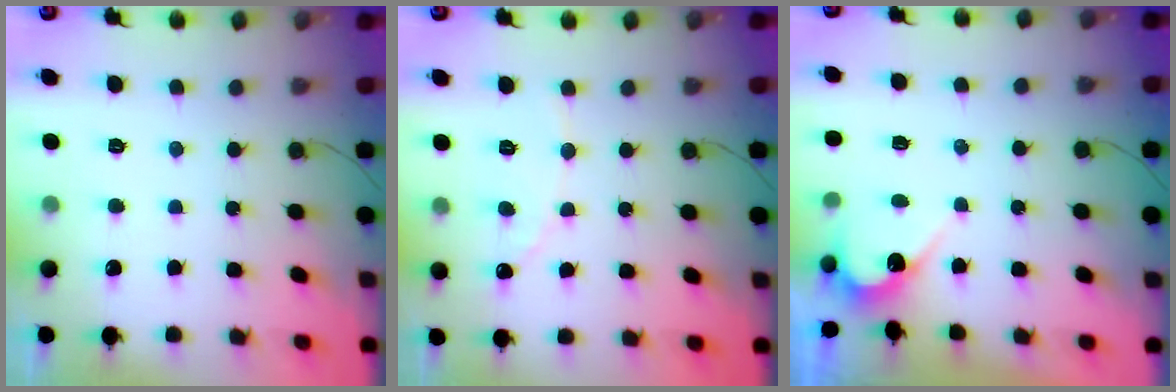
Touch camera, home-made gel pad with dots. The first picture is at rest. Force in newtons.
{"total": 1.7, "press": 1.7, "slide": 0.1}
{"total": 4.6, "press": 4.6, "slide": 0.2}